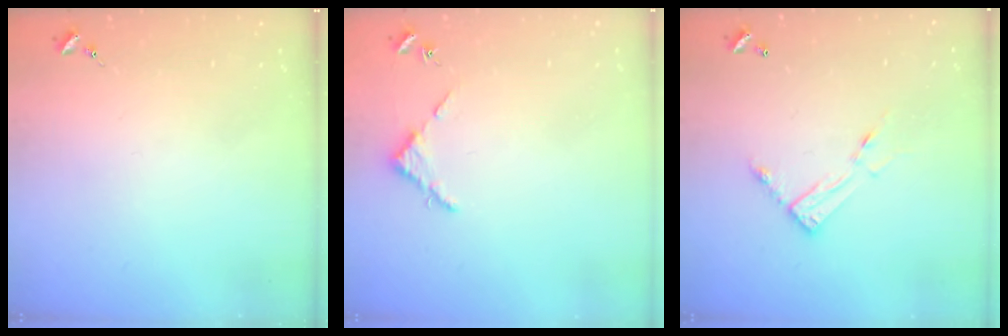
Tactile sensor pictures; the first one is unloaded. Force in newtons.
{"total": 3.1, "press": 3.1, "slide": 0.3}
{"total": 9.6, "press": 9.6, "slide": 0.4}